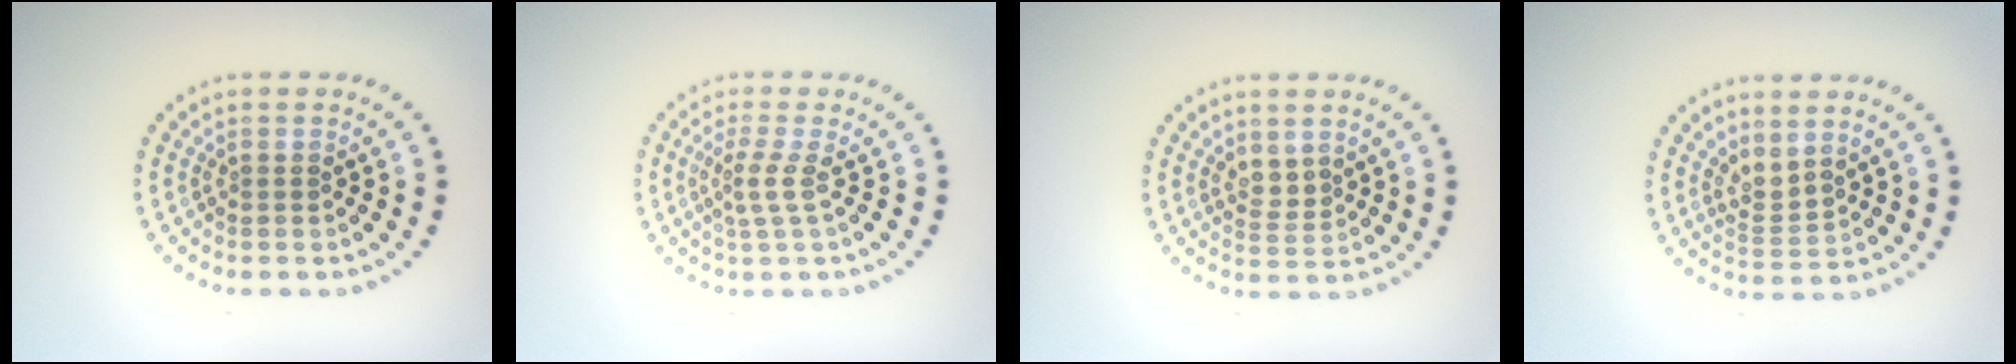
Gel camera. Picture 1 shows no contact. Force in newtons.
{"total": 2.0, "press": 1.4, "slide": 1.5}
{"total": 1.7, "press": 1.4, "slide": 1.0}
{"total": 2.3, "press": 1.5, "slide": 1.7}